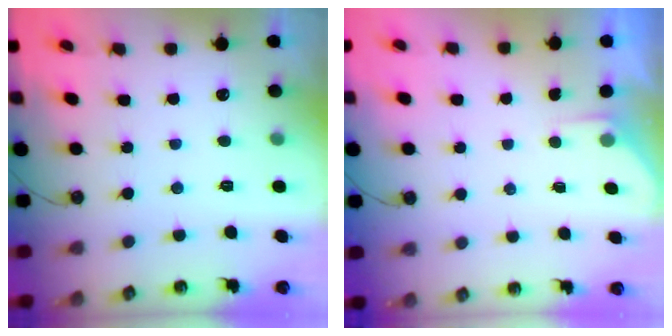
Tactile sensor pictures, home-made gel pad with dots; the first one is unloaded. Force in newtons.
{"total": 1.4, "press": 1.3, "slide": 0.2}